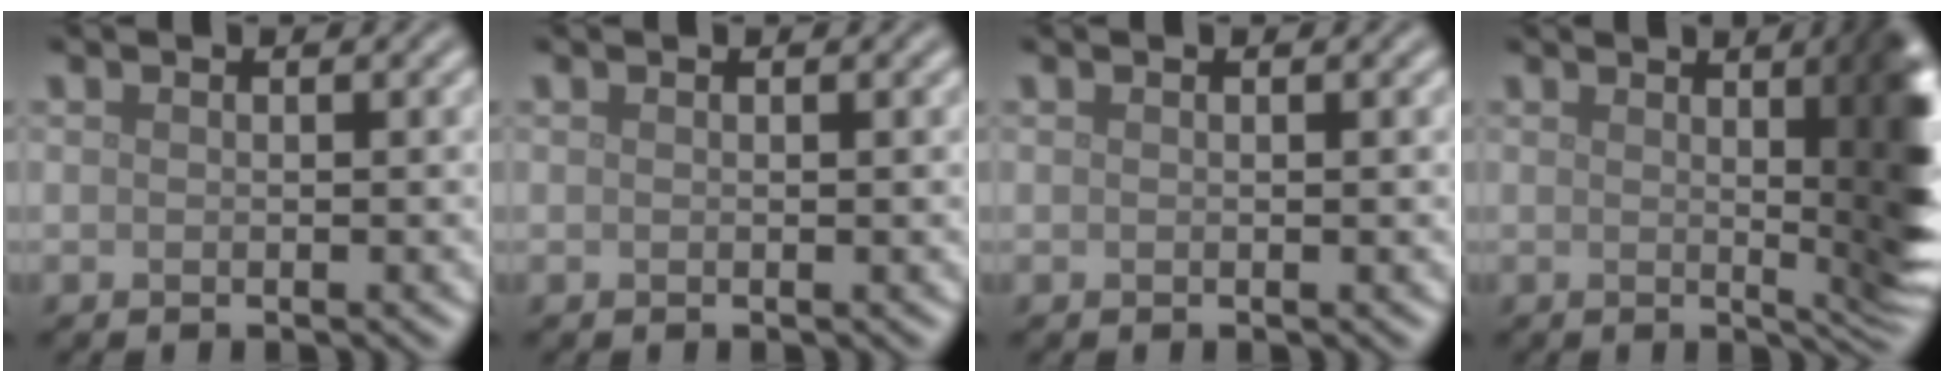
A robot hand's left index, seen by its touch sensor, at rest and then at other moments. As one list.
[{"total": 0.0}, {"total": 0.0}, {"total": 9.9, "force": [1.5, 2.8, 9.4], "torque": [-0.075, 0.013, 0.013]}]